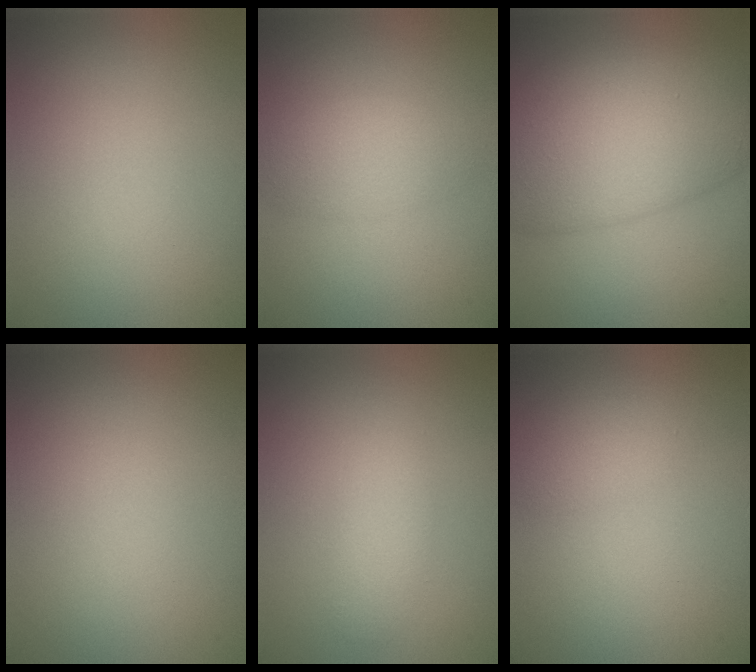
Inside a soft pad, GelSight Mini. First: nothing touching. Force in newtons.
{"total": 2.7, "press": 2.7, "slide": 0.1}
{"total": 10.1, "press": 10.1, "slide": 0.5}
{"total": 0.0}
{"total": 1.8, "press": 1.8, "slide": 0.0}
{"total": 1.4, "press": 1.4, "slide": 0.0}